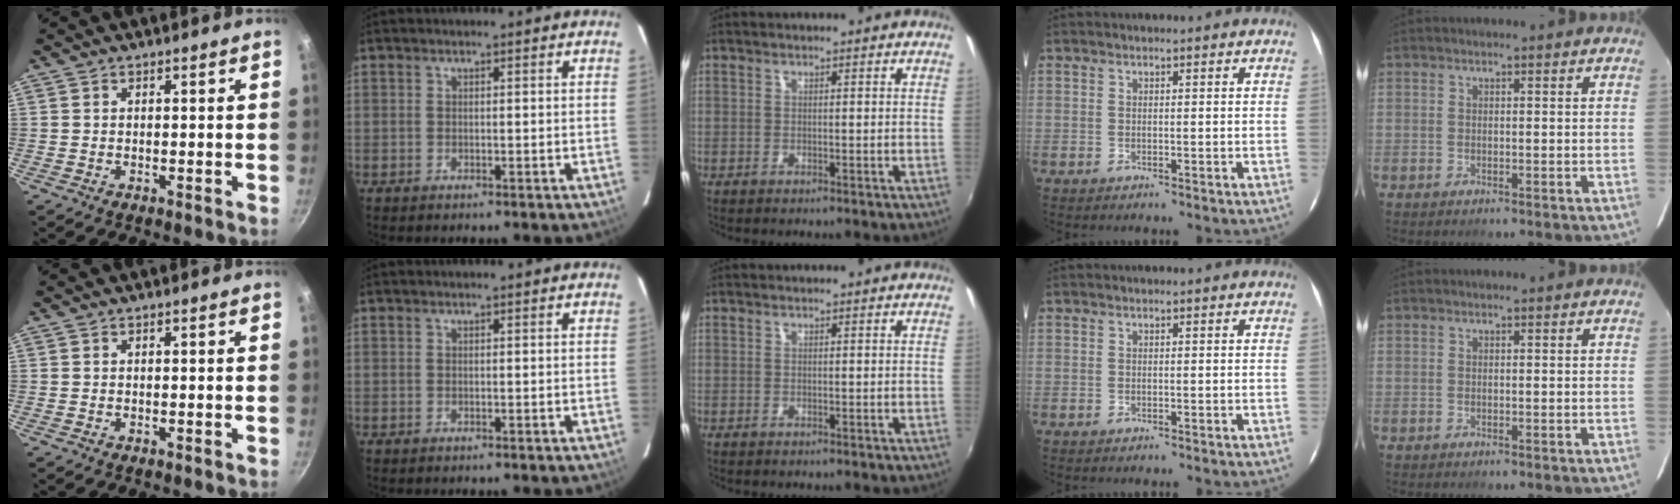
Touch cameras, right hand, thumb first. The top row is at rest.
{}